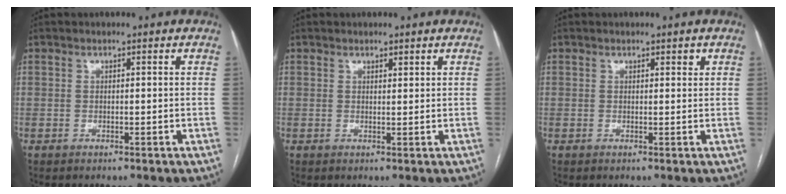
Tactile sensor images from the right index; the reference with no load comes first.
{"total": 1.0, "force": [0.8, 0.3, 0.4], "torque": [-0.010, -0.001, 0.014]}
{"total": 1.0, "force": [0.7, 0.4, 0.6], "torque": [-0.007, 0.001, 0.008]}